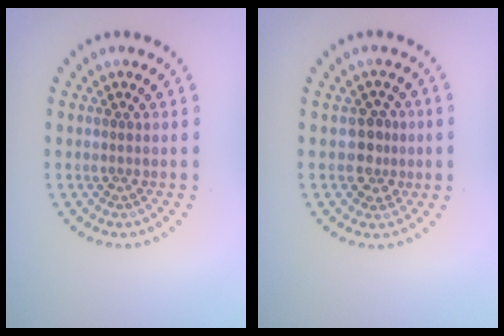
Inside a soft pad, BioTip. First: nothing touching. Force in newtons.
{"total": 2.4, "press": 2.2, "slide": 1.0}